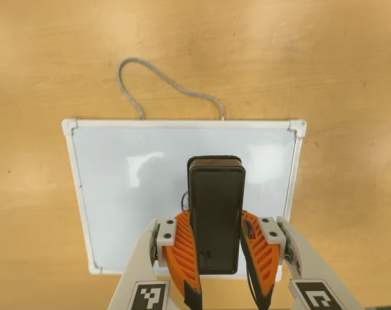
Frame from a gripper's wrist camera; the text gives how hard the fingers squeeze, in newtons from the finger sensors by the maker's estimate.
{"total": 9.9, "left": 8.2, "right": 11.6}